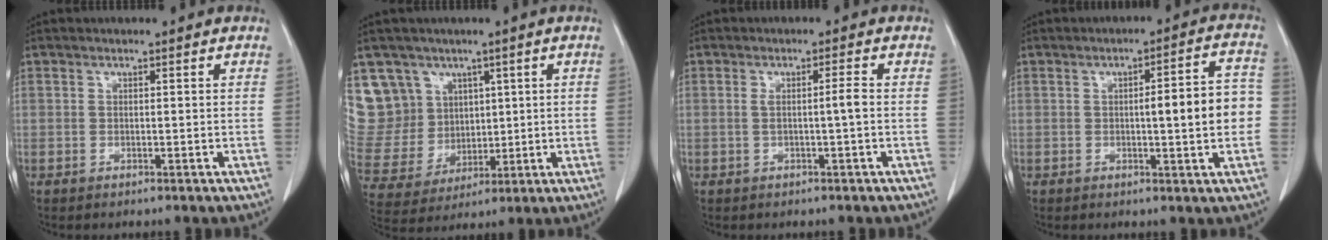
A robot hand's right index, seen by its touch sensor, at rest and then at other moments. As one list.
[{"total": 11.7, "force": [5.9, 10.1, 1.2], "torque": [-0.049, 0.053, 0.143]}, {"total": 2.1, "force": [-0.1, -0.4, 2.1], "torque": [-0.034, 0.004, 0.002]}, {"total": 8.8, "force": [-0.5, 1.2, 8.7], "torque": [-0.108, 0.024, -0.008]}]